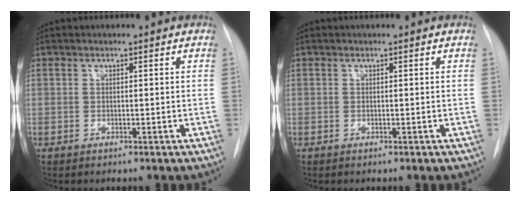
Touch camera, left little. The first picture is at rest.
{"total": 0.0}